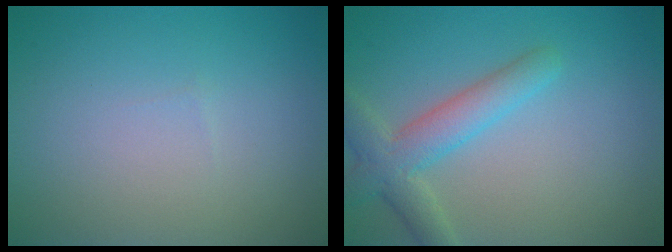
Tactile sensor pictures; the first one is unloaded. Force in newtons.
{"total": 4.0, "press": 4.0, "slide": 0.1}